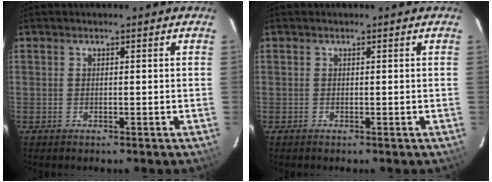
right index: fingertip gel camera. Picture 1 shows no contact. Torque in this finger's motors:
{"motor_torque": [-0.05, -0.01, -0.02, 0.01]}